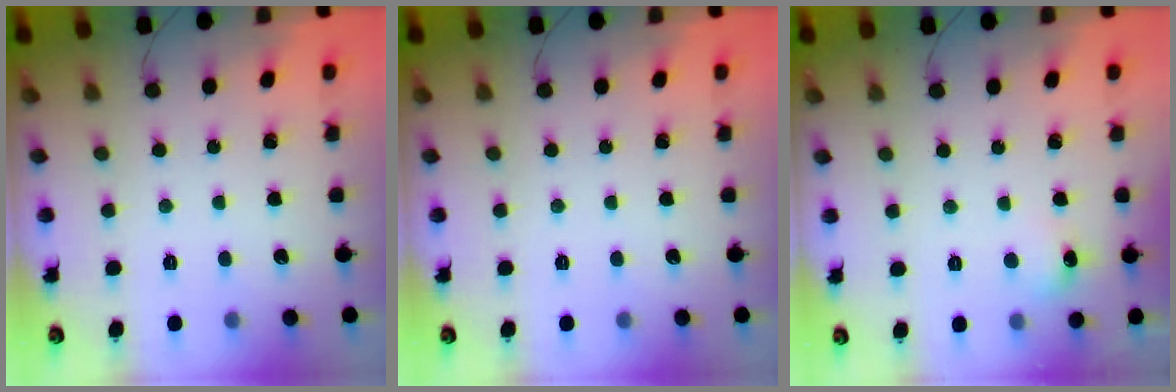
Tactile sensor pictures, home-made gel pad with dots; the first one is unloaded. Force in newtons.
{"total": 0.0}
{"total": 6.2, "press": 6.0, "slide": 1.7}